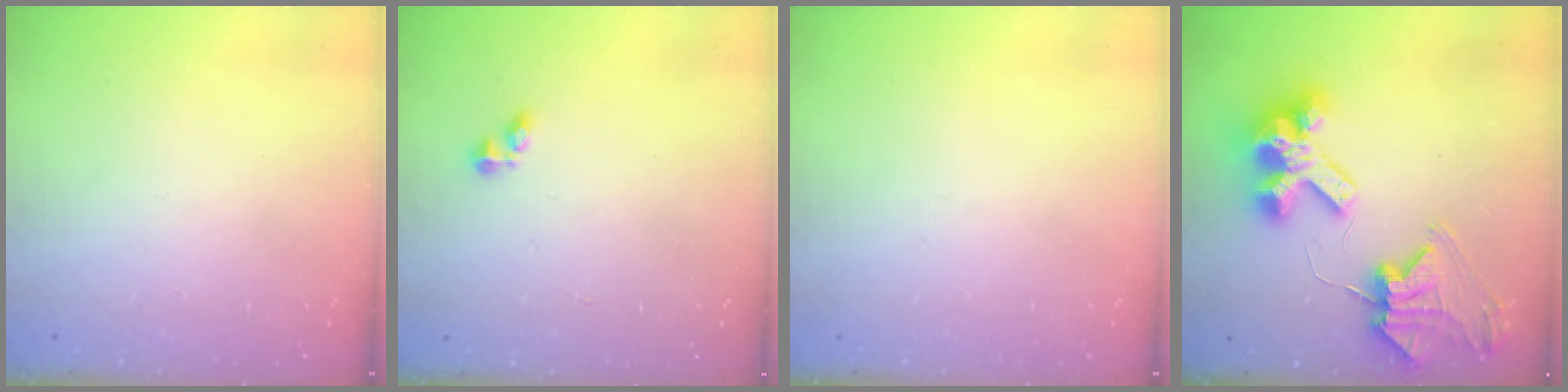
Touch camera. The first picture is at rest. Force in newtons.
{"total": 2.5, "press": 2.5, "slide": 0.4}
{"total": 0.0}
{"total": 12.4, "press": 12.4, "slide": 1.3}